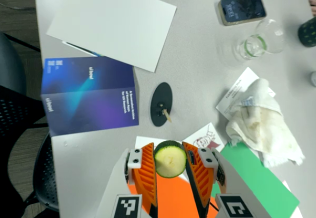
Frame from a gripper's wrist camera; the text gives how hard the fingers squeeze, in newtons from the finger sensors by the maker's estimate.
{"total": 11.5, "left": 11.9, "right": 11.1}